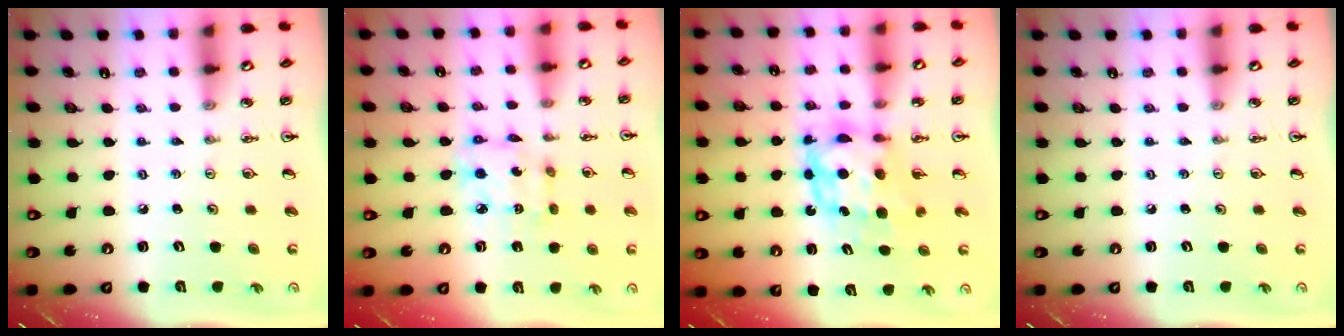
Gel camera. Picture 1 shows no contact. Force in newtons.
{"total": 6.8, "press": 6.8, "slide": 0.3}
{"total": 7.8, "press": 7.7, "slide": 0.8}
{"total": 0.0}